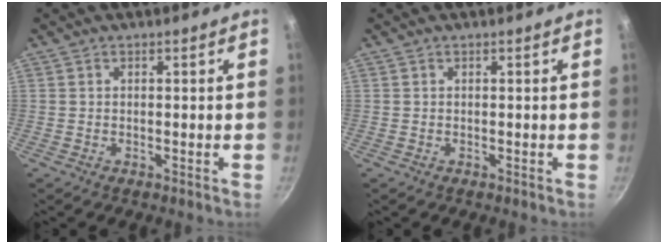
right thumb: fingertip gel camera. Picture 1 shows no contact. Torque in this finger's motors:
{"motor_torque": [0.00, 0.00, 0.00, 0.00, 0.00]}